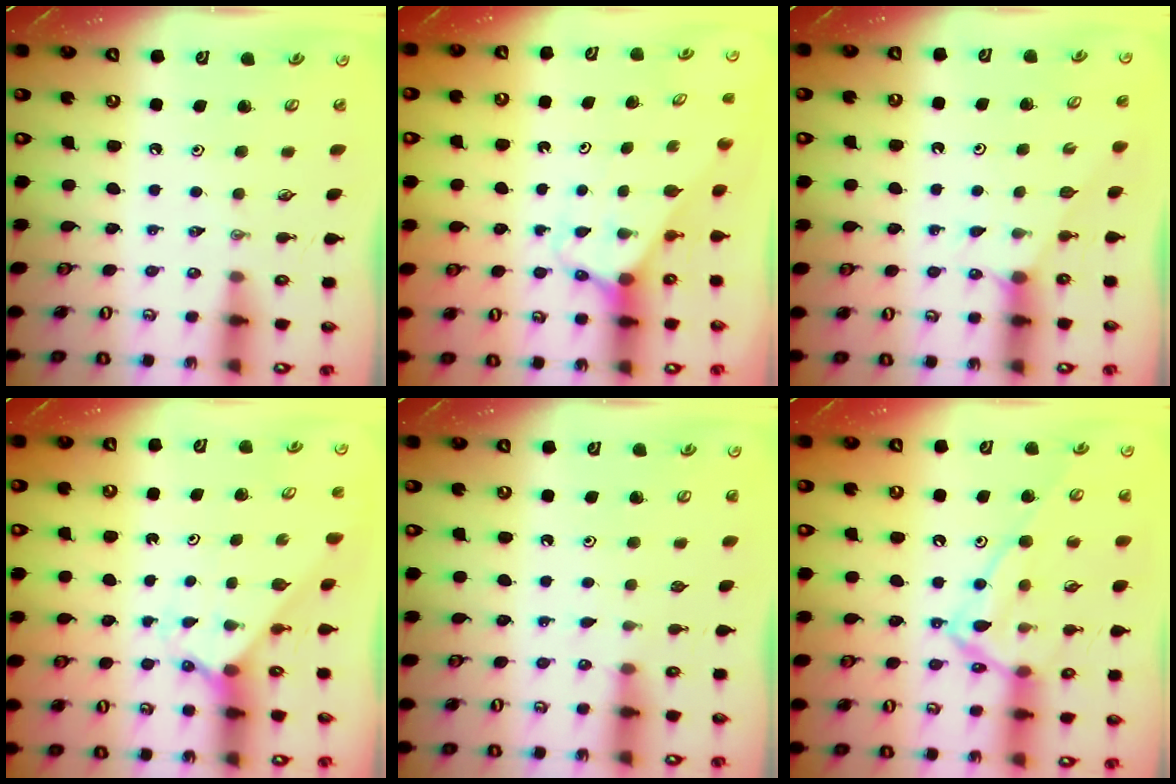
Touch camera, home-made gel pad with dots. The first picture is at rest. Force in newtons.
{"total": 2.9, "press": 2.9, "slide": 0.2}
{"total": 2.5, "press": 2.5, "slide": 0.4}
{"total": 2.3, "press": 2.3, "slide": 0.2}
{"total": 1.7, "press": 1.6, "slide": 0.2}
{"total": 15.8, "press": 15.7, "slide": 1.1}